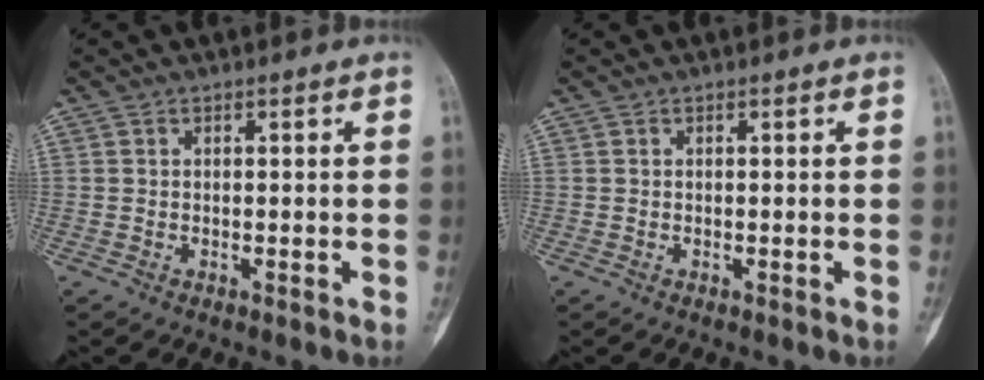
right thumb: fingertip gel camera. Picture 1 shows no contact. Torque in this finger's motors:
{"motor_torque": [0.00, 0.00, 0.02, -0.02, 0.01]}